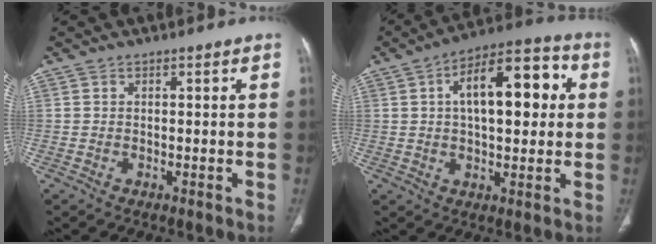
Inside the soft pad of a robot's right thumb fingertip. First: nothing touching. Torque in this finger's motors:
{"motor_torque": [-0.35, 2.57, 1.16, -0.14, 0.29]}